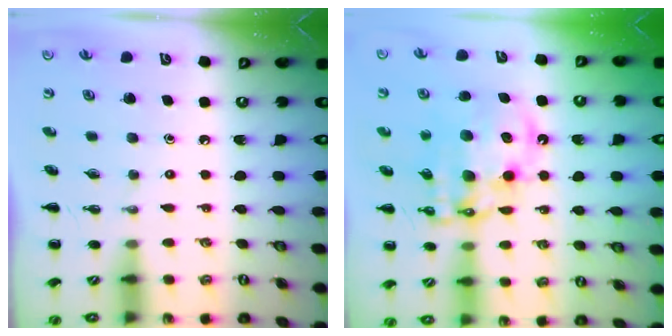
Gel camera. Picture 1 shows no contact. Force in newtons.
{"total": 15.1, "press": 14.6, "slide": 3.8}